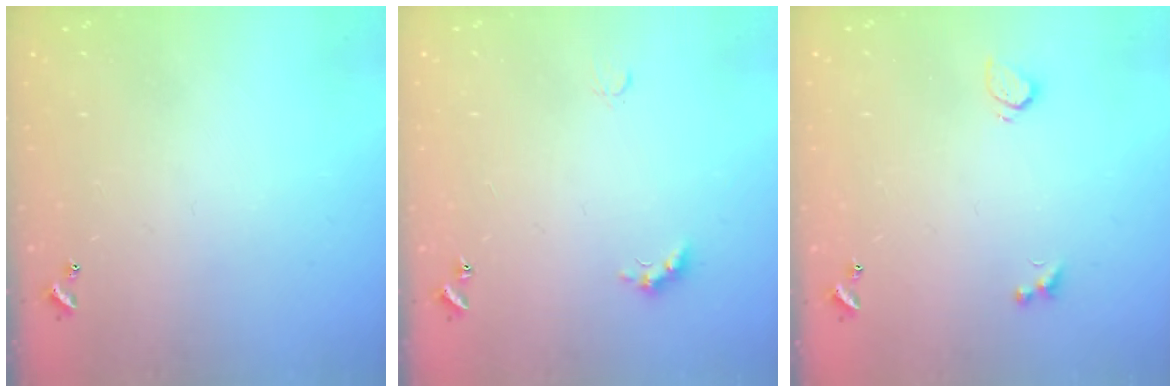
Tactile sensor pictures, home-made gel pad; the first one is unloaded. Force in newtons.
{"total": 2.8, "press": 2.7, "slide": 0.6}
{"total": 2.1, "press": 1.8, "slide": 1.2}